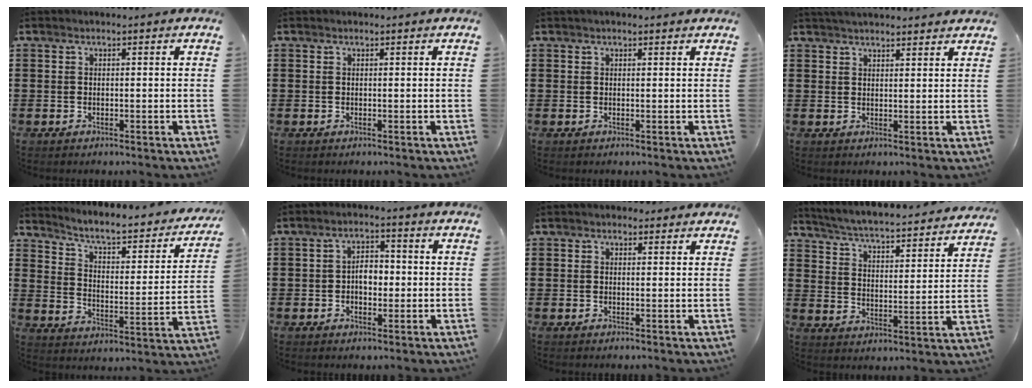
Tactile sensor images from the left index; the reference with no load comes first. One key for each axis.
{"total": 0.0}
{"total": 1.0, "fx": 0.7, "fy": 0.3, "fz": 0.5, "tx": -0.012, "ty": 0.002, "tz": 0.014}
{"total": 2.6, "fx": 2.6, "fy": 0.0, "fz": 0.3, "tx": -0.012, "ty": -0.003, "tz": 0.051}
{"total": 4.6, "fx": 3.8, "fy": 0.7, "fz": 2.4, "tx": -0.069, "ty": -0.034, "tz": 0.053}
{"total": 3.7, "fx": -0.5, "fy": 2.2, "fz": 2.9, "tx": -0.050, "ty": 0.004, "tz": -0.015}
{"total": 1.6, "fx": 1.3, "fy": 0.9, "fz": 0.4, "tx": -0.004, "ty": 0.004, "tz": 0.023}
{"total": 3.9, "fx": 3.8, "fy": -0.6, "fz": 0.9, "tx": -0.039, "ty": -0.038, "tz": 0.055}